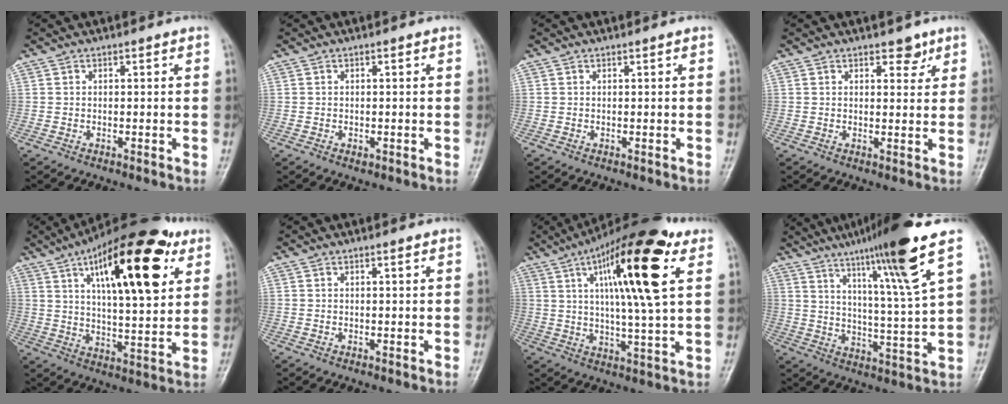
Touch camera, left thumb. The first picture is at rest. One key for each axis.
{"total": 1.2, "fx": -0.4, "fy": 0.8, "fz": 0.8, "tx": -0.009, "ty": 0.001, "tz": -0.005}
{"total": 0.0}
{"total": 3.1, "fx": 2.0, "fy": 1.7, "fz": 1.6, "tx": -0.001, "ty": -0.010, "tz": 0.027}
{"total": 23.9, "fx": 10.3, "fy": 8.6, "fz": 19.8, "tx": -0.278, "ty": -0.019, "tz": 0.156}
{"total": 1.0, "fx": 0.5, "fy": 0.3, "fz": 0.8, "tx": -0.013, "ty": 0.001, "tz": 0.006}
{"total": 20.1, "fx": 7.6, "fy": 4.3, "fz": 18.1, "tx": -0.285, "ty": -0.011, "tz": 0.117}
{"total": 17.7, "fx": 10.7, "fy": -0.2, "fz": 14.1, "tx": -0.221, "ty": -0.050, "tz": 0.168}